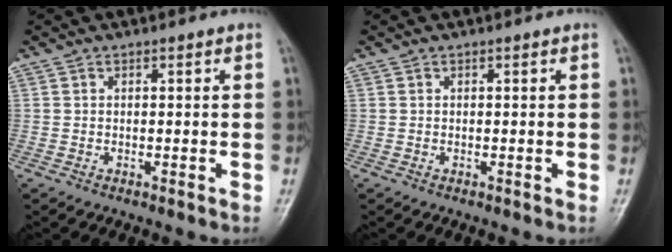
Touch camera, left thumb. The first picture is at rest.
{"total": 0.0}